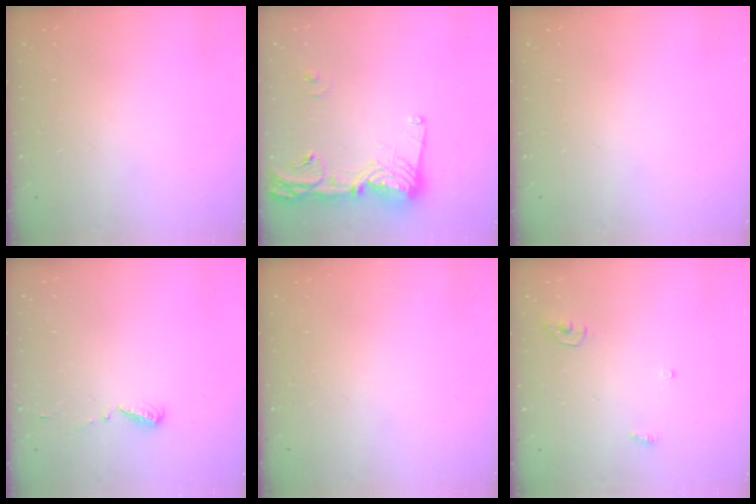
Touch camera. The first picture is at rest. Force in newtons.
{"total": 14.9, "press": 14.8, "slide": 1.2}
{"total": 0.0}
{"total": 4.7, "press": 4.7, "slide": 0.4}
{"total": 0.0}
{"total": 3.5, "press": 3.5, "slide": 0.3}